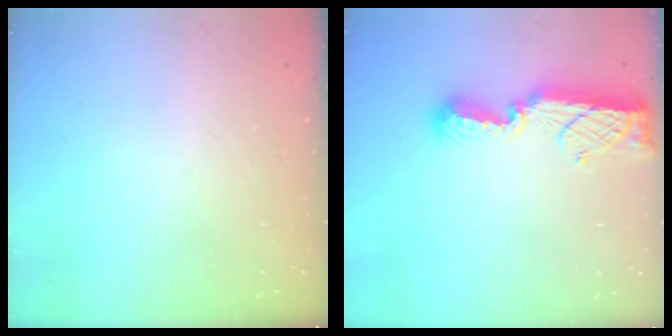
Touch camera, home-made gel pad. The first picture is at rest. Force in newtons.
{"total": 11.3, "press": 11.3, "slide": 0.8}